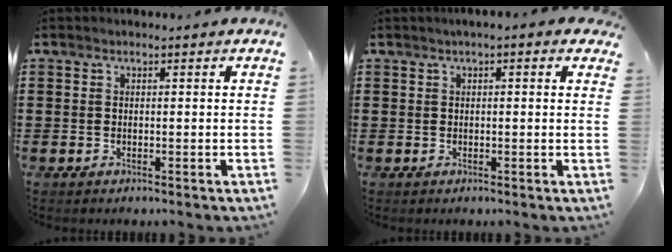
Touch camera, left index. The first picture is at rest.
{"total": 1.1, "force": [0.3, 0.3, 1.0], "torque": [-0.020, 0.003, 0.003]}